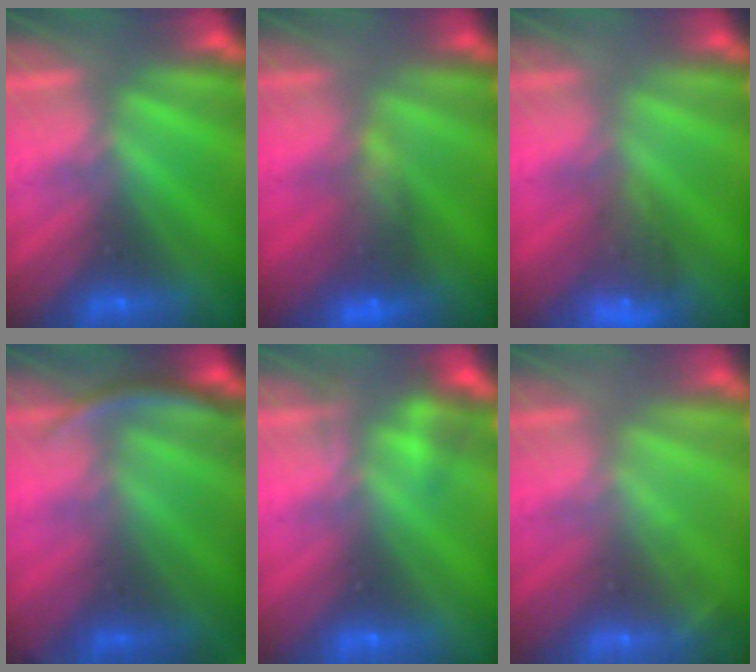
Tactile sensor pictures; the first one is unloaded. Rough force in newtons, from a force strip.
{"total": 13.7}
{"total": 7.7}
{"total": 3.3}
{"total": 2.3}
{"total": 1.8}